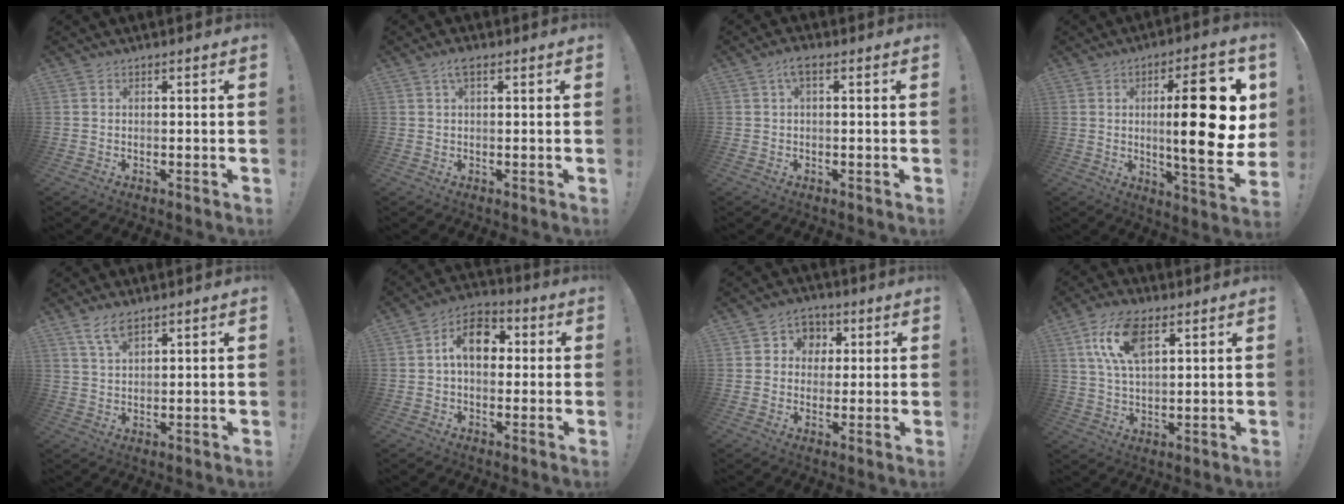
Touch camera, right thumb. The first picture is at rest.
{"total": 2.7, "force": [1.1, 1.0, 2.2], "torque": [-0.037, 0.003, 0.017]}
{"total": 3.0, "force": [0.7, 0.9, 2.8], "torque": [-0.053, 0.003, 0.013]}
{"total": 21.9, "force": [2.6, 5.4, 21.0], "torque": [-0.309, -0.013, 0.034]}
{"total": 5.4, "force": [3.8, 1.8, 3.5], "torque": [-0.058, -0.016, 0.068]}
{"total": 11.4, "force": [2.3, 7.6, 8.2], "torque": [-0.131, 0.015, 0.044]}
{"total": 6.8, "force": [0.8, 6.6, 1.6], "torque": [-0.010, 0.001, 0.018]}
{"total": 12.5, "force": [5.6, 6.2, 9.3], "torque": [-0.181, -0.006, 0.103]}